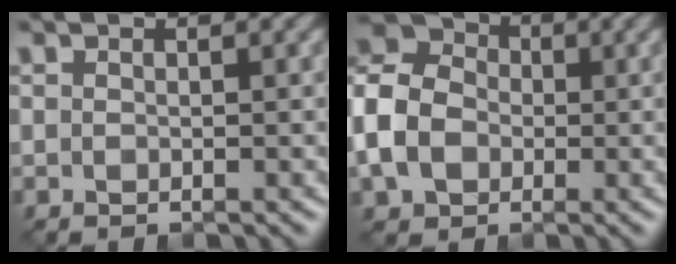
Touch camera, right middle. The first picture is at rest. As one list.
[{"total": 8.2, "force": [-2.0, 6.4, 4.6], "torque": [-0.125, -0.003, -0.047]}]